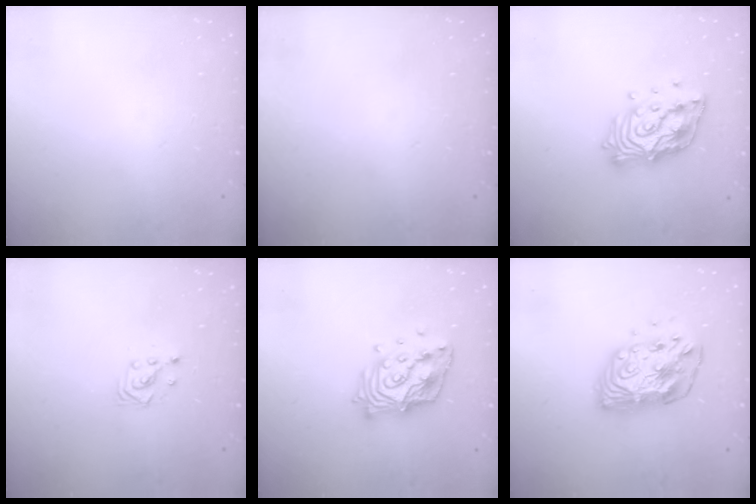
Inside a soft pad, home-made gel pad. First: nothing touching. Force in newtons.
{"total": 0.0}
{"total": 15.1, "press": 15.1, "slide": 1.2}
{"total": 2.9, "press": 2.9, "slide": 0.3}
{"total": 15.5, "press": 15.5, "slide": 1.2}
{"total": 12.2, "press": 12.1, "slide": 1.1}